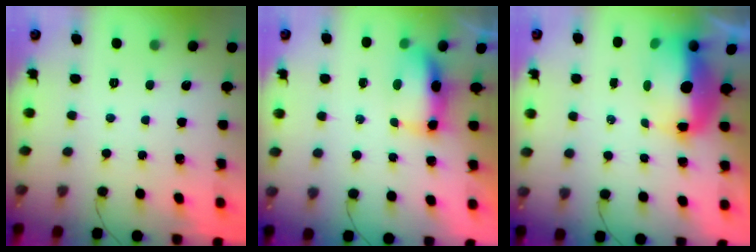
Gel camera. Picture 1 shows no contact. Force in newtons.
{"total": 12.5, "press": 8.9, "slide": 8.7}
{"total": 10.6, "press": 10.4, "slide": 1.7}